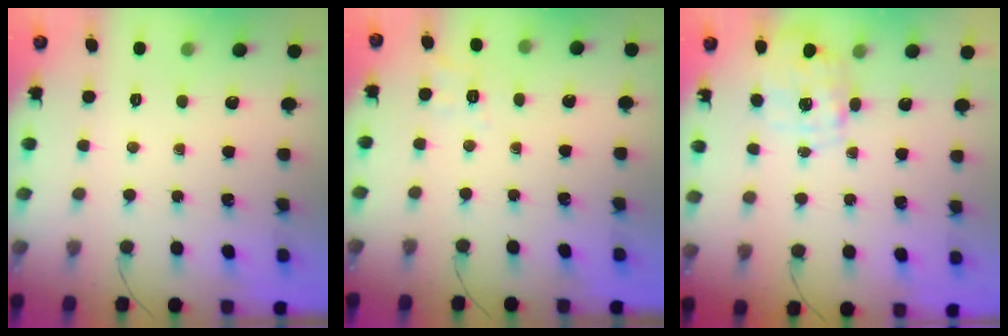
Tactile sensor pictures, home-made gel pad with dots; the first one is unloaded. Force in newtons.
{"total": 5.3, "press": 4.8, "slide": 2.2}
{"total": 2.8, "press": 2.7, "slide": 0.9}